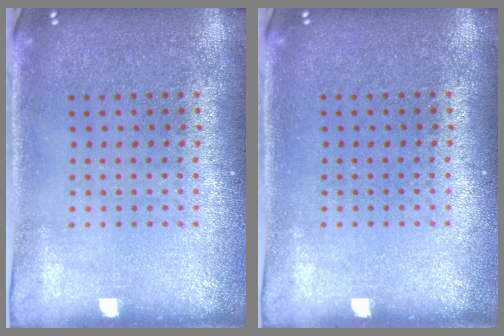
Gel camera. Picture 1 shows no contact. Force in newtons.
{"total": 0.0}